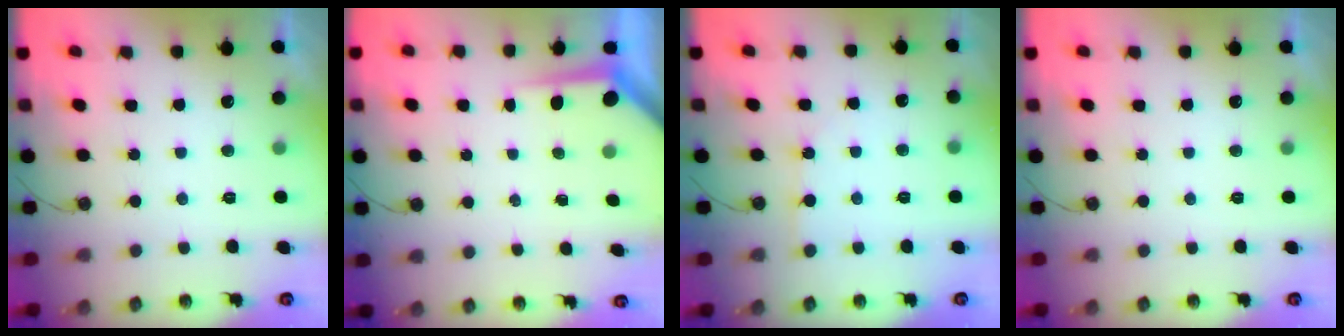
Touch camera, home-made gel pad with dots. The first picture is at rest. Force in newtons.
{"total": 5.1, "press": 5.0, "slide": 0.4}
{"total": 3.1, "press": 3.1, "slide": 0.4}
{"total": 0.0}